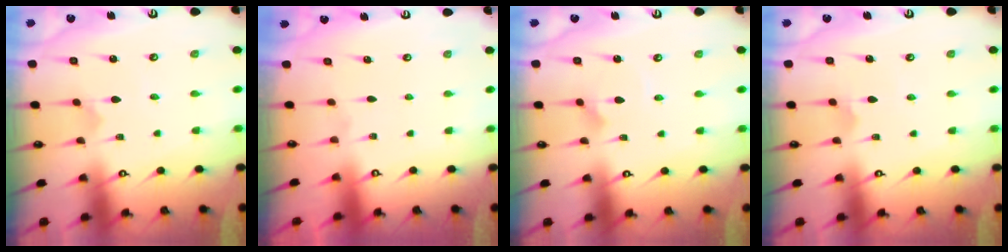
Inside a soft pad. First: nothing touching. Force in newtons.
{"total": 0.0}
{"total": 2.9, "press": 2.9, "slide": 0.3}
{"total": 3.2, "press": 3.1, "slide": 0.6}